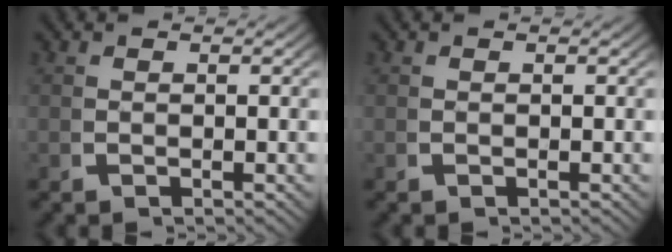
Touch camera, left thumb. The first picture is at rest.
{"total": 0.0}